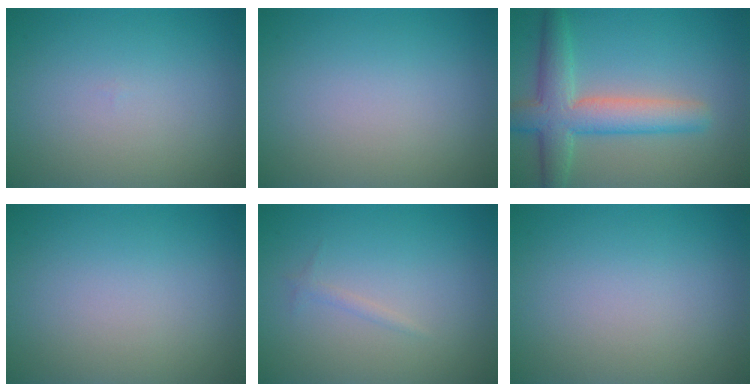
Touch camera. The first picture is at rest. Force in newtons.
{"total": 0.0}
{"total": 6.0, "press": 6.0, "slide": 0.1}
{"total": 0.0}
{"total": 0.6, "press": 0.6, "slide": 0.1}
{"total": 0.0}